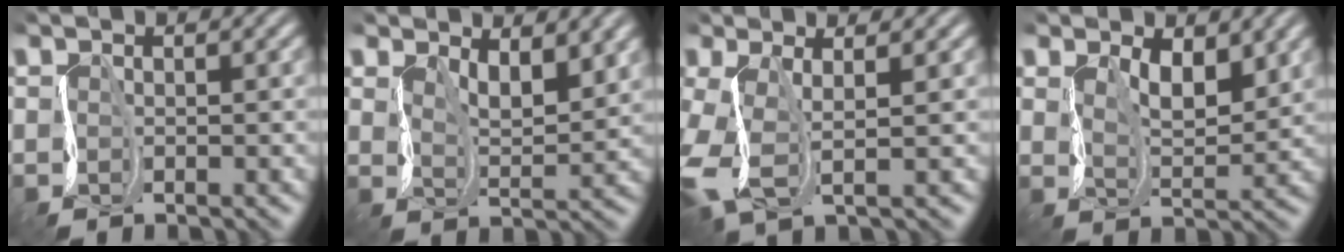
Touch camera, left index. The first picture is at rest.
{"total": 3.8, "force": [1.9, 1.6, 2.9], "torque": [-0.059, -0.015, 0.032]}
{"total": 4.0, "force": [-0.7, 1.4, 3.7], "torque": [-0.105, -0.010, -0.024]}
{"total": 3.5, "force": [1.3, 1.6, 2.8], "torque": [-0.059, -0.014, 0.021]}